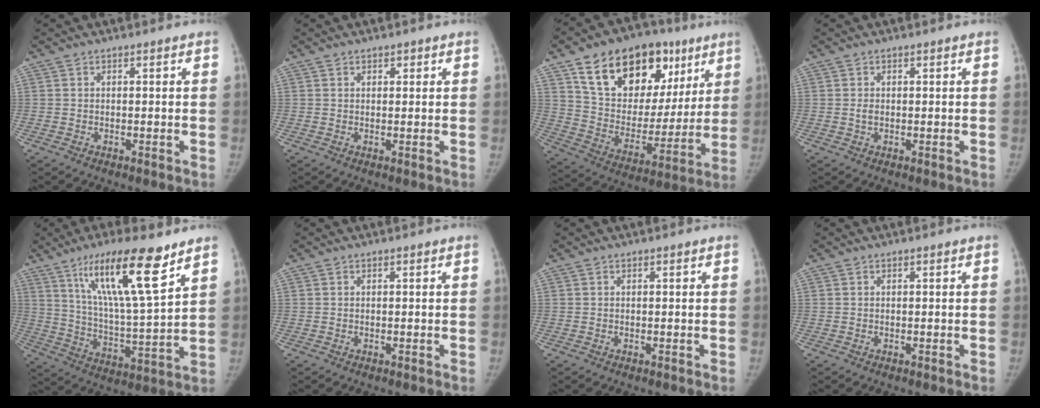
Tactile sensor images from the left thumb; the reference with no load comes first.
{"total": 1.2, "force": [0.7, 0.8, 0.5], "torque": [0.005, -0.003, 0.008]}
{"total": 26.8, "force": [14.0, 16.2, 16.1], "torque": [-0.207, -0.008, 0.237]}
{"total": 1.2, "force": [0.1, 0.9, 0.8], "torque": [-0.014, 0.000, 0.002]}
{"total": 18.4, "force": [10.9, 3.2, 14.5], "torque": [-0.237, -0.053, 0.196]}
{"total": 0.0}
{"total": 0.0}
{"total": 0.0}